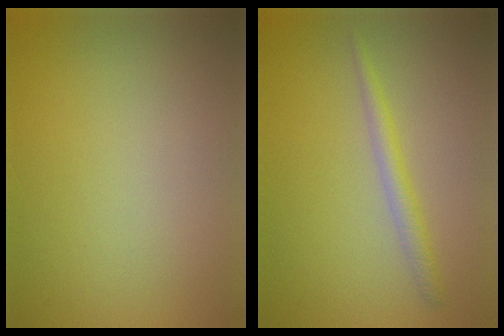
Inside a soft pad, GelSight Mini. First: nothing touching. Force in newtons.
{"total": 2.0, "press": 2.0, "slide": 0.1}